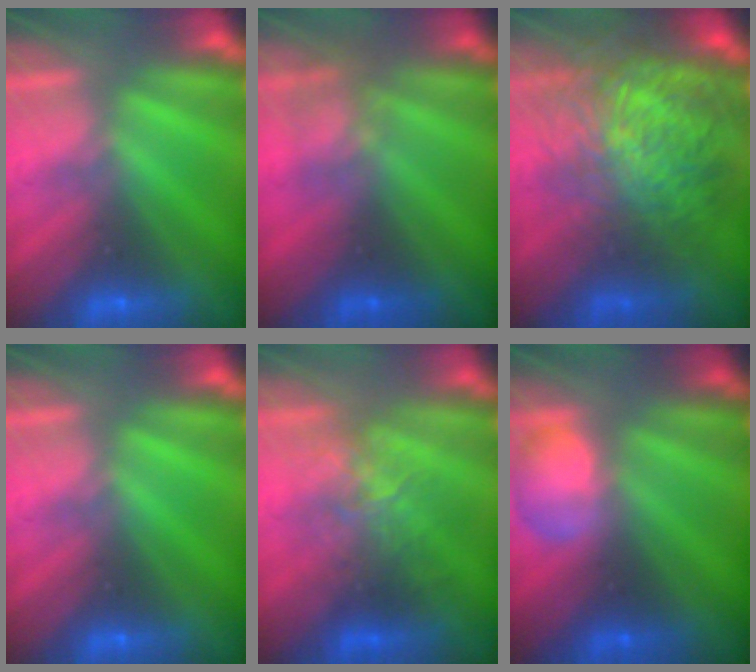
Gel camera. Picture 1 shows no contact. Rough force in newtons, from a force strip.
{"total": 2.6}
{"total": 9.7}
{"total": 0.0}
{"total": 2.6}
{"total": 2.4}